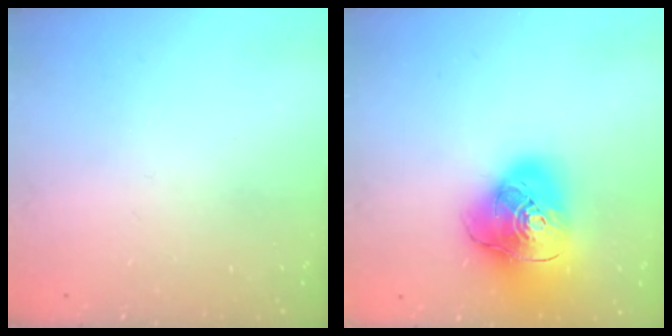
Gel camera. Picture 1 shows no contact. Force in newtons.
{"total": 19.4, "press": 19.2, "slide": 2.5}